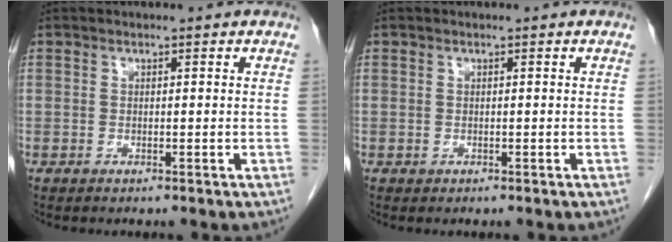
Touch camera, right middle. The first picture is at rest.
{"total": 0.0}